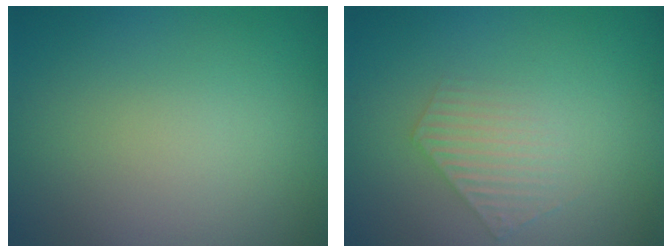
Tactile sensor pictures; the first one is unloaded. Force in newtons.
{"total": 1.9, "press": 1.9, "slide": 0.3}